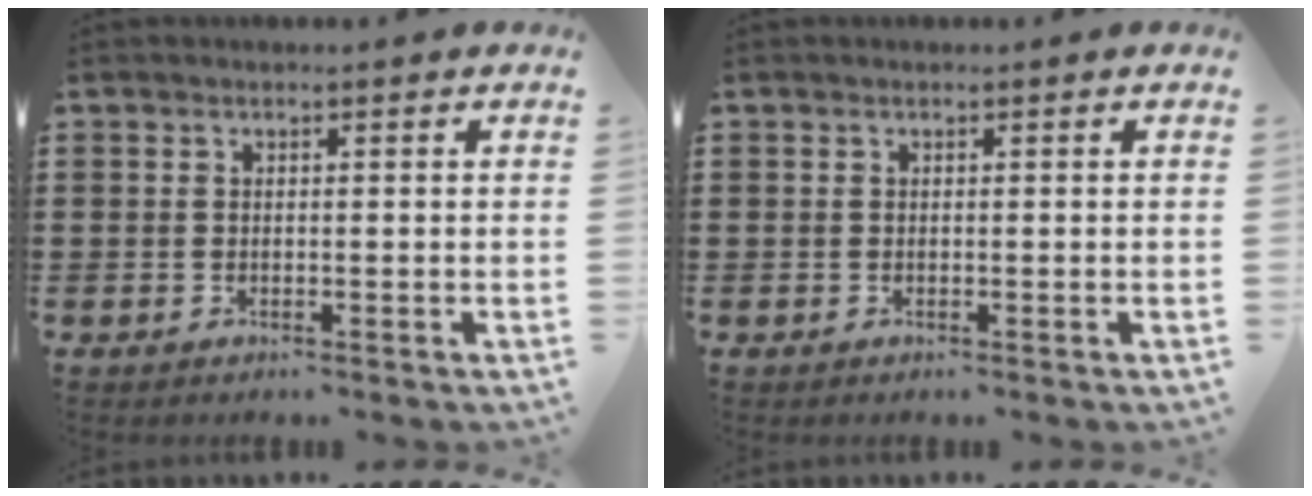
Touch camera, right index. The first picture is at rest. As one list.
[{"total": 0.0}]